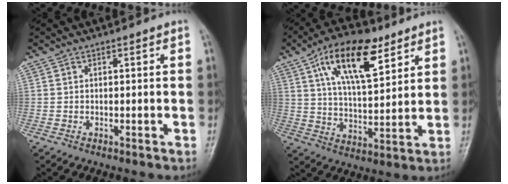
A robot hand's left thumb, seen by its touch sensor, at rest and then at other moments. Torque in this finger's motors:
{"motor_torque": [0.52, 0.49, 1.48, -1.29, 0.36]}